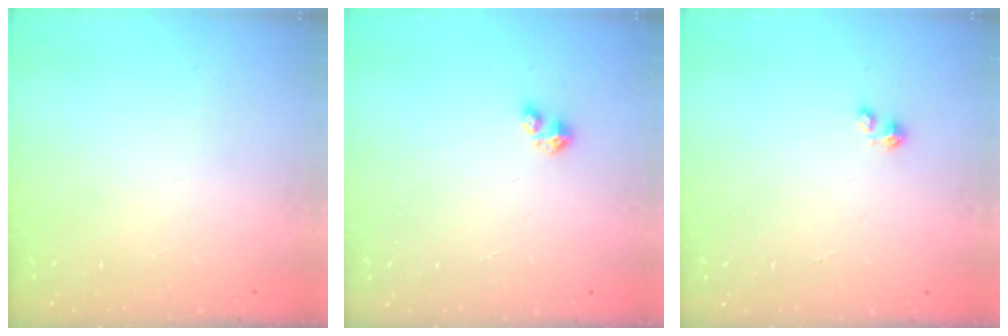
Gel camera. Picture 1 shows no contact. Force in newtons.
{"total": 2.7, "press": 2.7, "slide": 0.4}
{"total": 0.0}